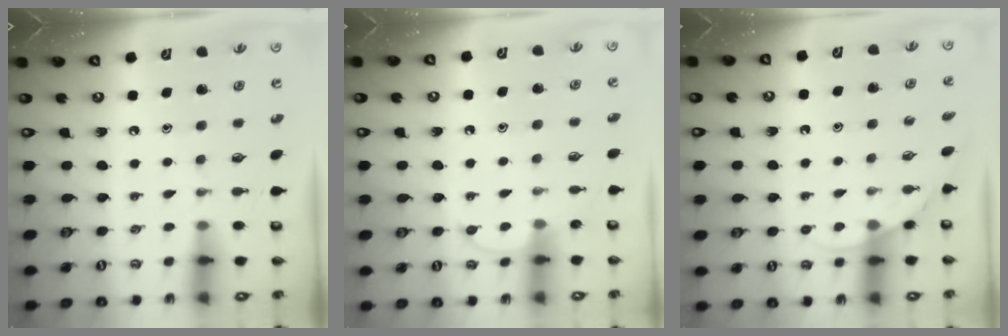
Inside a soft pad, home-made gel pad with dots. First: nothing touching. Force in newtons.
{"total": 6.0, "press": 5.9, "slide": 0.6}
{"total": 4.0, "press": 4.0, "slide": 0.3}